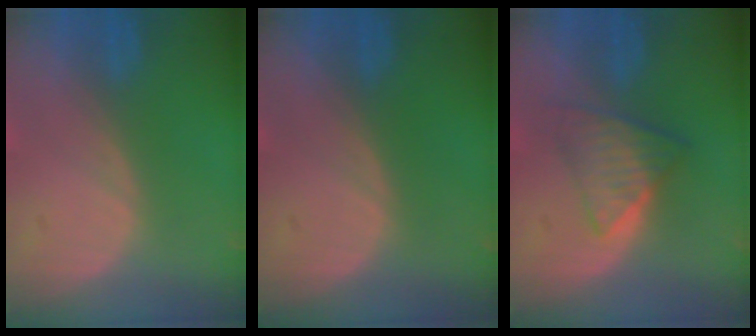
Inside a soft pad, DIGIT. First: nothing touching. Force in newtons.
{"total": 0.0}
{"total": 6.2, "press": 5.4, "slide": 3.1}